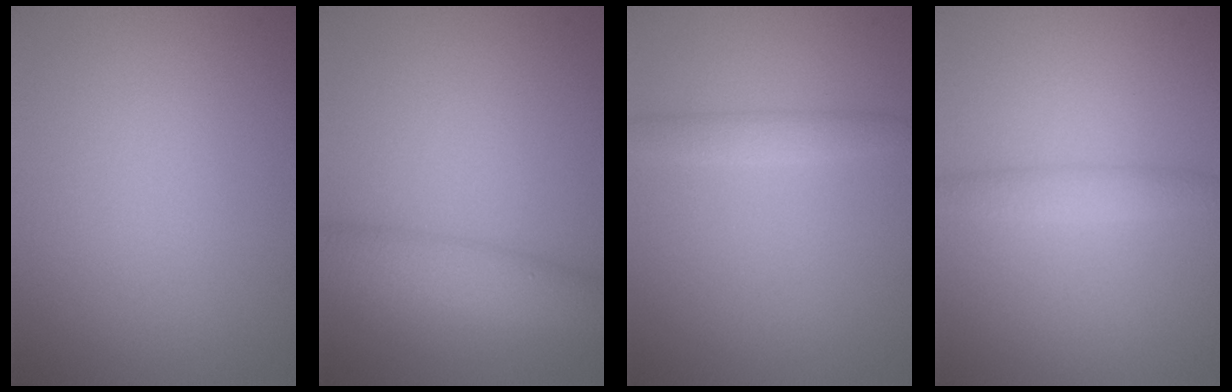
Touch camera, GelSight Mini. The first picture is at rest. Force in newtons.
{"total": 4.0, "press": 4.0, "slide": 0.1}
{"total": 1.6, "press": 1.6, "slide": 0.0}
{"total": 1.8, "press": 1.8, "slide": 0.1}